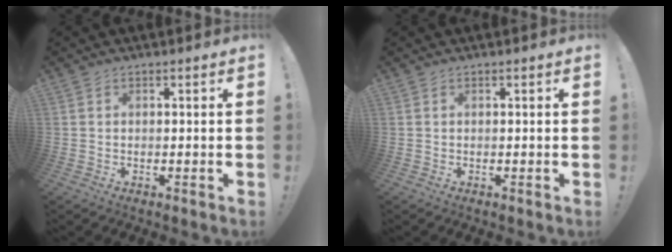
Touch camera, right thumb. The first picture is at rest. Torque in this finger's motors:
{"motor_torque": [-0.02, 0.02, -0.02, 0.01, 0.00]}